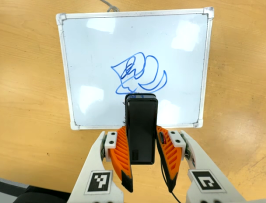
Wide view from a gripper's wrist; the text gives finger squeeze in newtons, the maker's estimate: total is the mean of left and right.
{"total": 5.5, "left": 4.0, "right": 7.1}